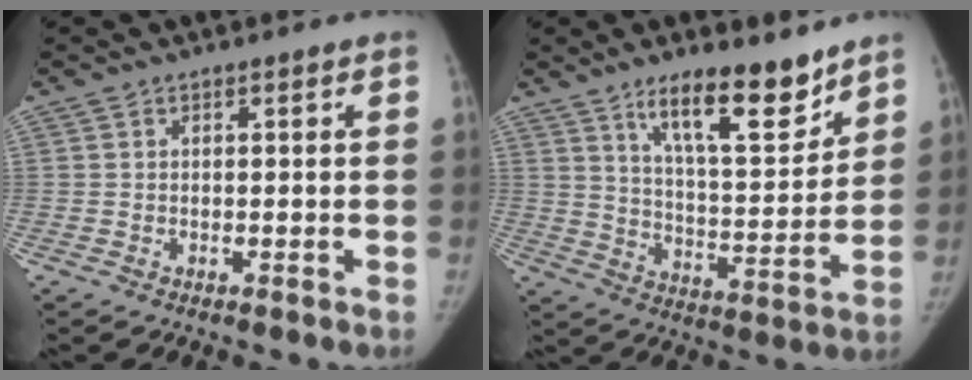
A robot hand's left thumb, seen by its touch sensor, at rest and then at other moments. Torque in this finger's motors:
{"motor_torque": [0.57, -0.14, 1.32, -1.45, 0.33]}